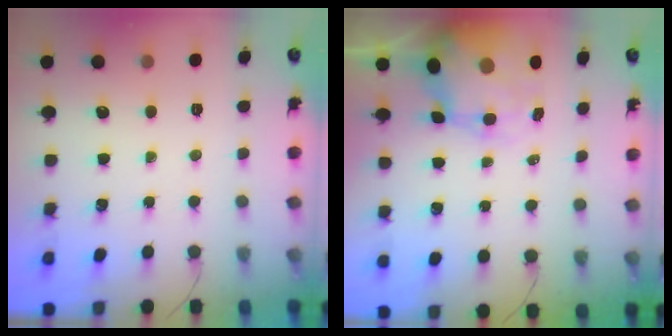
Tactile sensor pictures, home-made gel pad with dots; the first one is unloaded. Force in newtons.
{"total": 8.5, "press": 8.2, "slide": 2.4}